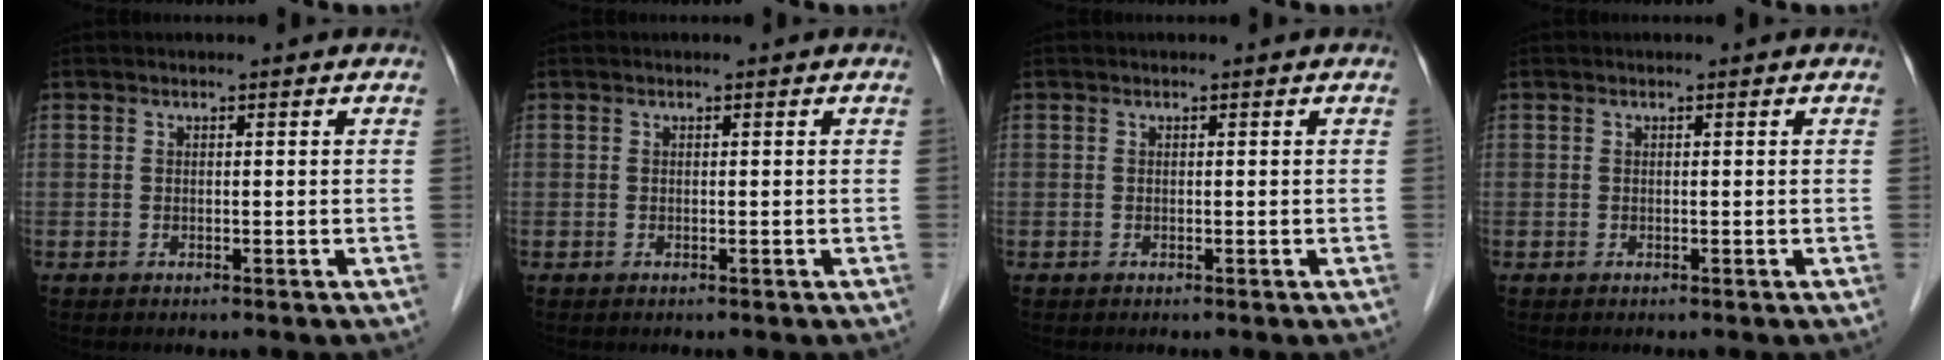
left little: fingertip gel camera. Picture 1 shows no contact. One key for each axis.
{"total": 0.0}
{"total": 0.0}
{"total": 0.0}